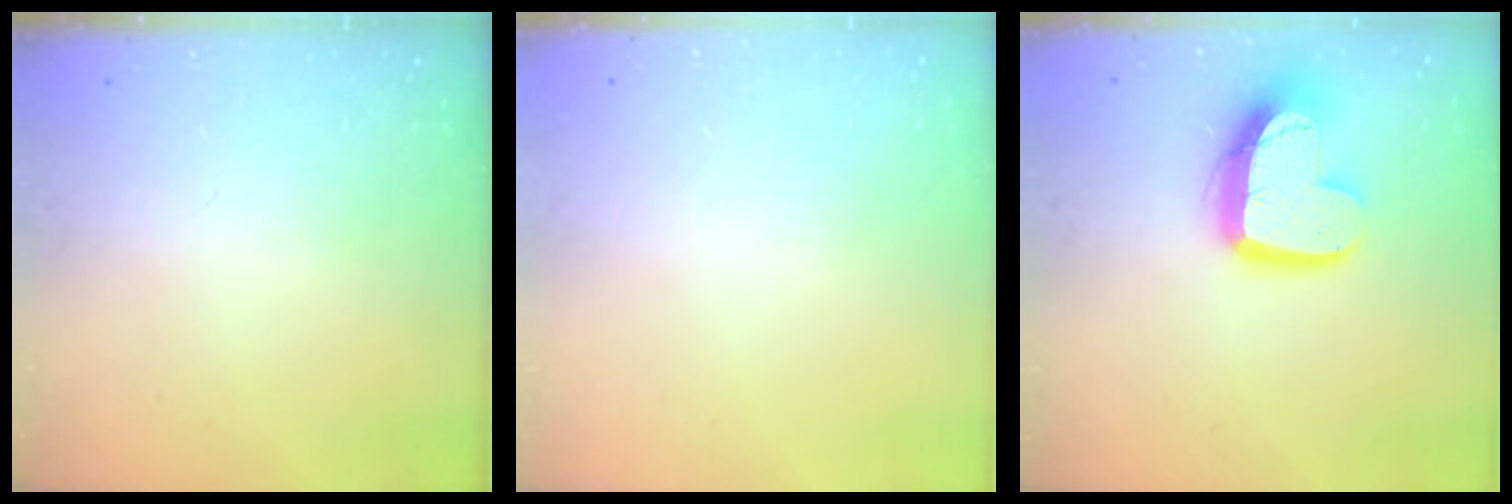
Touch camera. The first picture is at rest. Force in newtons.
{"total": 0.0}
{"total": 14.0, "press": 13.9, "slide": 1.3}